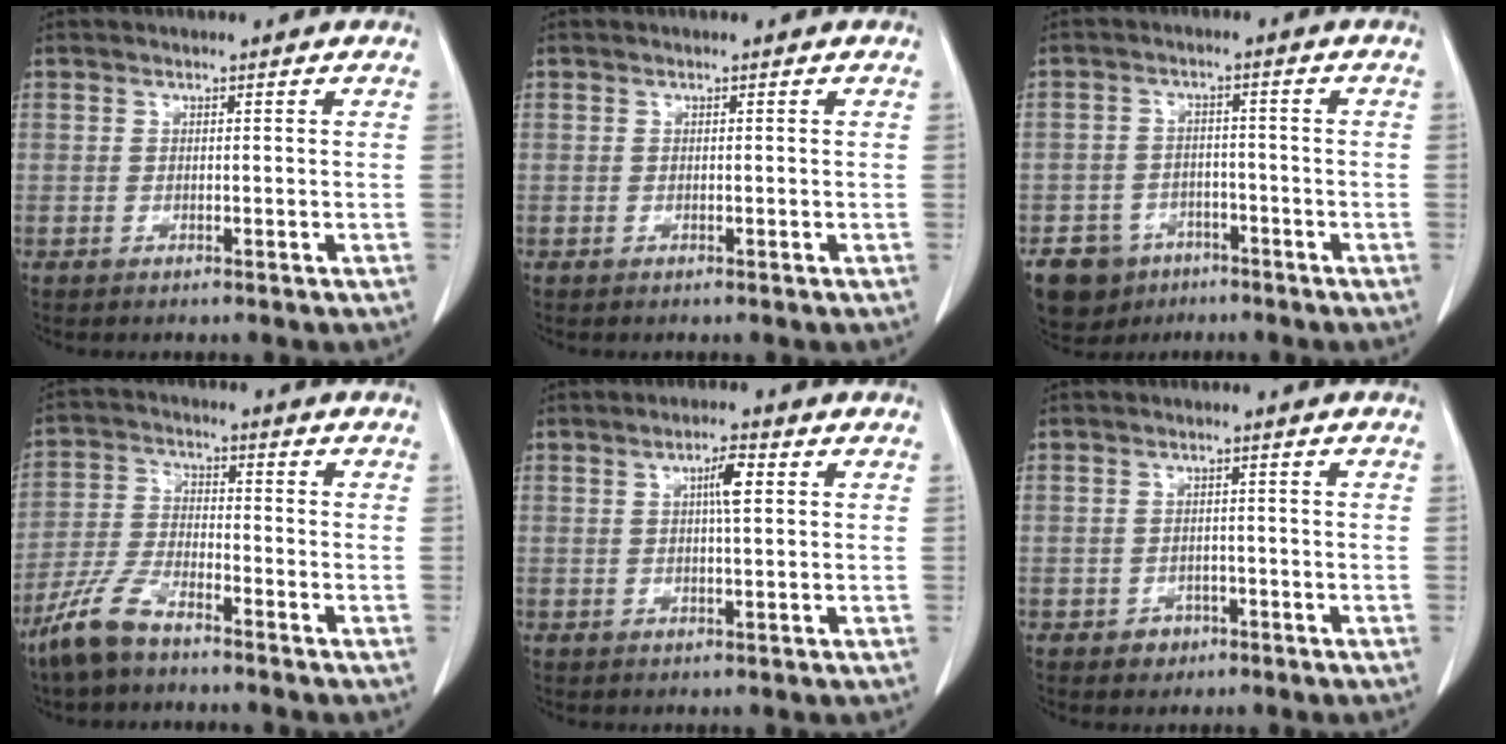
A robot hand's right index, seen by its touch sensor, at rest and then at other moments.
{"total": 0.0}
{"total": 7.1, "force": [-4.4, 5.4, 1.1], "torque": [-0.023, 0.009, -0.066]}
{"total": 7.5, "force": [-5.9, 1.9, 4.3], "torque": [-0.103, -0.012, -0.120]}
{"total": 3.6, "force": [1.0, 0.4, 3.4], "torque": [-0.058, 0.004, 0.015]}
{"total": 2.3, "force": [-1.2, 1.9, 0.5], "torque": [-0.001, 0.008, -0.015]}